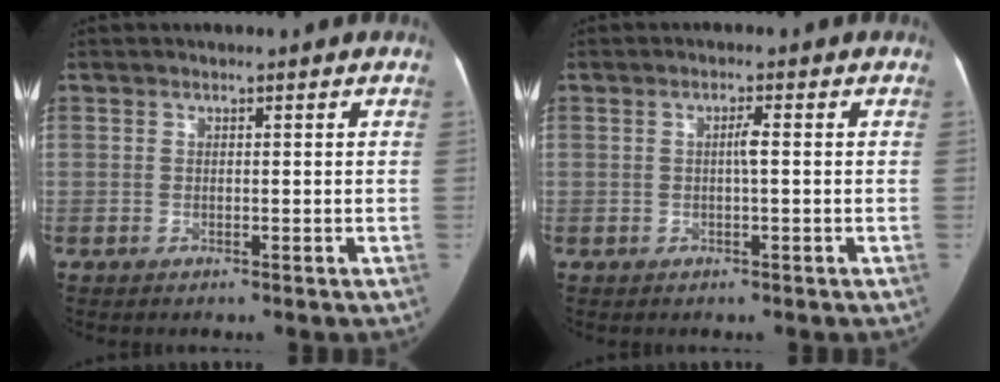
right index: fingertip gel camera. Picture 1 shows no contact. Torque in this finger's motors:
{"motor_torque": [0.13, 0.10, 0.02, 0.01]}